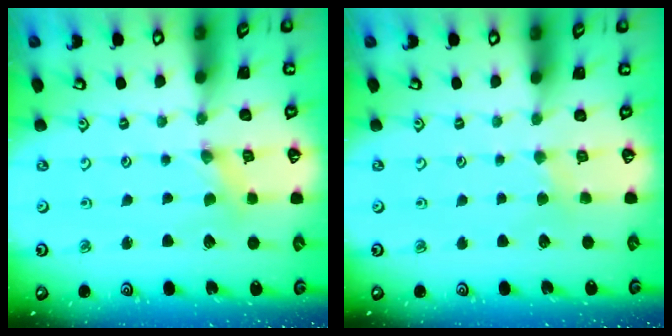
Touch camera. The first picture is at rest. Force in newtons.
{"total": 2.2, "press": 2.2, "slide": 0.3}